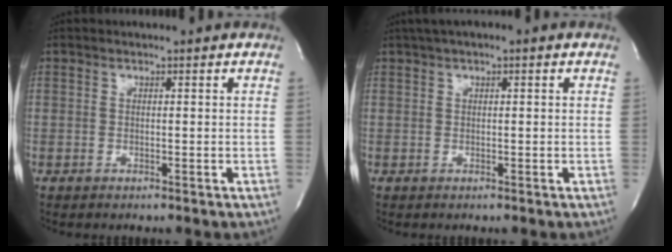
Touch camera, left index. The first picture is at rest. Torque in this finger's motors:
{"motor_torque": [-0.08, -0.22, 0.55, 0.13]}